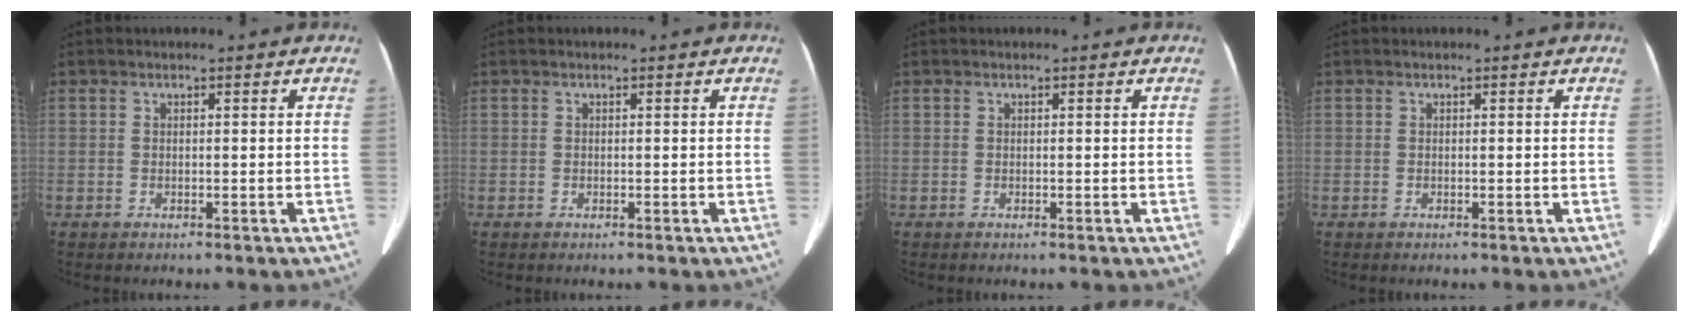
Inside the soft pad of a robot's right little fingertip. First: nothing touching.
{"total": 0.0}
{"total": 0.0}
{"total": 0.0}